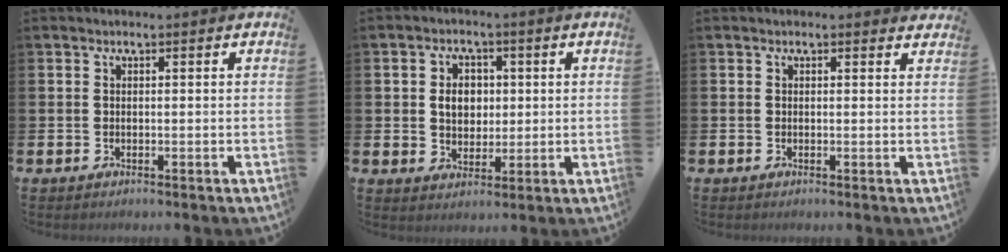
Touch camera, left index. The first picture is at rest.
{"total": 4.3, "force": [0.9, 3.4, 2.4], "torque": [-0.041, 0.009, 0.008]}
{"total": 0.0}